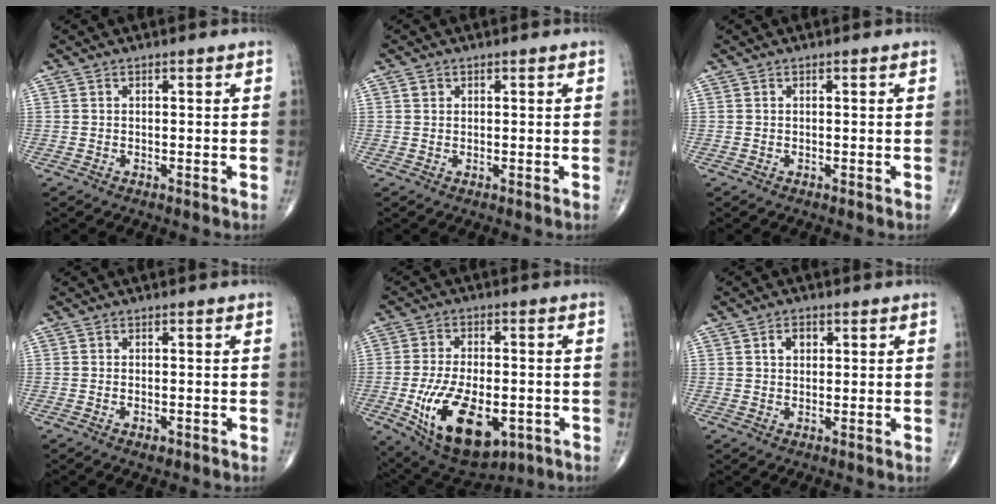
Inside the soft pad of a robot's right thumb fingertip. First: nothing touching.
{"total": 1.0, "force": [0.5, 0.9, 0.3], "torque": [0.001, -0.001, 0.007]}
{"total": 0.0}
{"total": 1.5, "force": [-0.8, 0.7, 1.1], "torque": [-0.021, 0.004, -0.008]}
{"total": 18.4, "force": [-5.9, 9.6, 14.5], "torque": [-0.243, 0.001, -0.073]}
{"total": 2.7, "force": [1.0, 2.0, 1.6], "torque": [-0.018, 0.001, 0.015]}